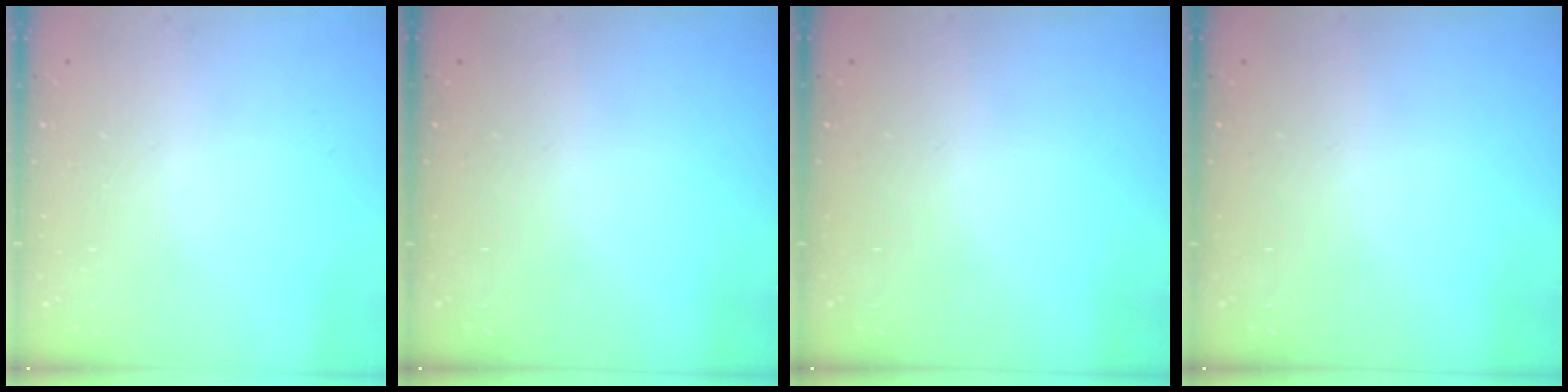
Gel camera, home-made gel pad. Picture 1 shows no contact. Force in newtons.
{"total": 0.0}
{"total": 0.0}
{"total": 0.0}